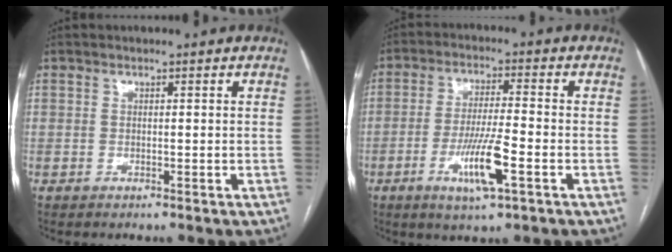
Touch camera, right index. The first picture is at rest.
{"total": 8.9, "force": [-3.5, 0.7, 8.2], "torque": [-0.156, -0.012, -0.061]}